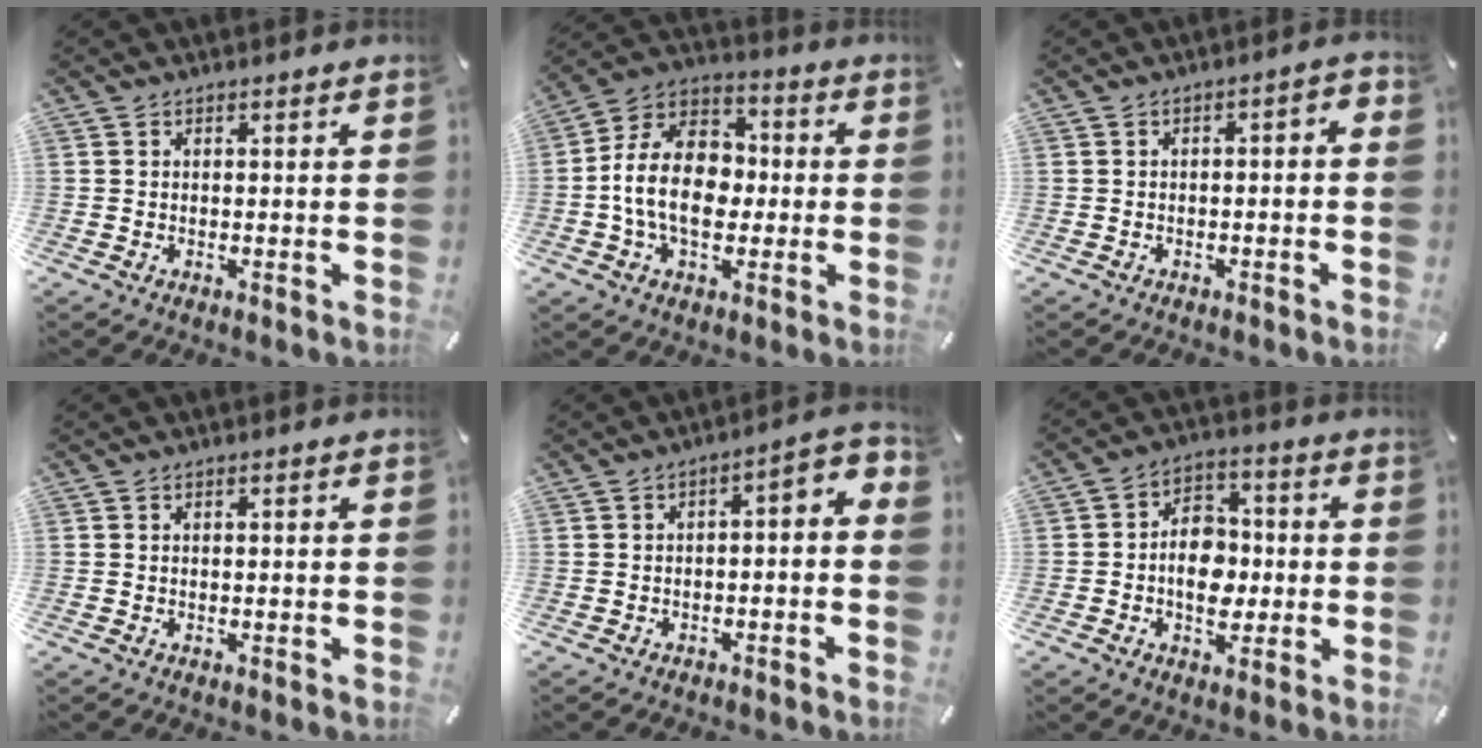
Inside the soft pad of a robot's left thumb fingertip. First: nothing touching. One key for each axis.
{"total": 14.1, "fx": -2.3, "fy": 10.3, "fz": 9.2, "tx": -0.193, "ty": 0.021, "tz": -0.045}
{"total": 3.1, "fx": -1.9, "fy": 1.2, "fz": 2.0, "tx": -0.032, "ty": 0.017, "tz": -0.037}
{"total": 0.6, "fx": -0.1, "fy": 0.1, "fz": 0.6, "tx": -0.010, "ty": -0.001, "tz": -0.002}
{"total": 4.3, "fx": -2.4, "fy": 1.9, "fz": 3.0, "tx": -0.051, "ty": 0.011, "tz": -0.048}
{"total": 9.8, "fx": -1.8, "fy": 7.5, "fz": 5.9, "tx": -0.087, "ty": 0.013, "tz": -0.032}